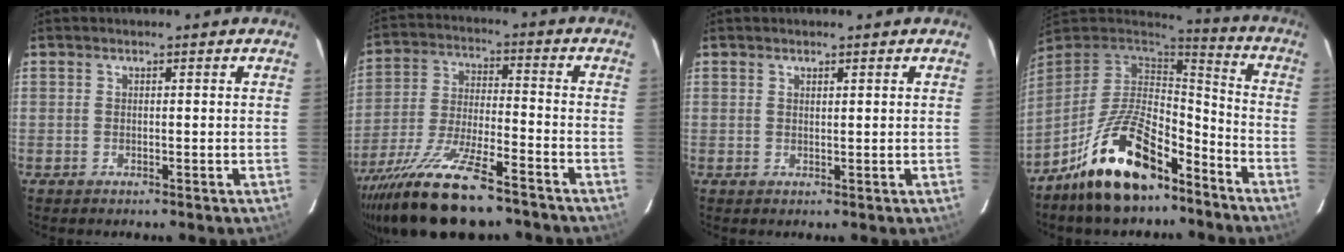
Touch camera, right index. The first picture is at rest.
{"total": 19.5, "force": [-14.7, 4.8, 11.9], "torque": [-0.242, -0.044, -0.256]}
{"total": 0.8, "force": [0.6, 0.2, 0.5], "torque": [-0.008, 0.001, 0.011]}
{"total": 20.3, "force": [-12.8, 8.9, 13.1], "torque": [-0.257, 0.003, -0.218]}